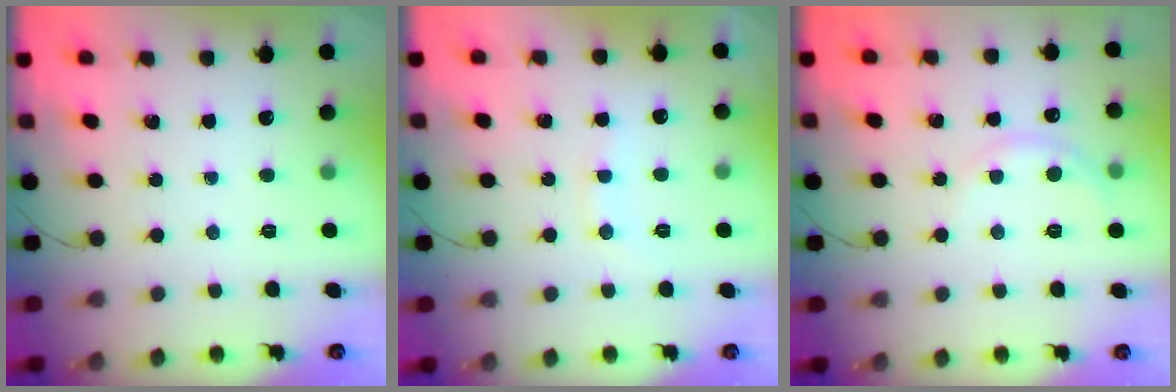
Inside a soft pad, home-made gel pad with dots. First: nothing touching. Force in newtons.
{"total": 7.5, "press": 7.4, "slide": 1.5}
{"total": 3.2, "press": 3.1, "slide": 1.0}